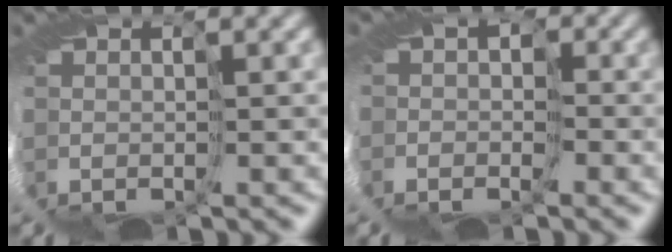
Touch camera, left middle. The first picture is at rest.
{"total": 4.7, "force": [-0.9, 4.1, 2.1], "torque": [-0.036, 0.004, -0.031]}